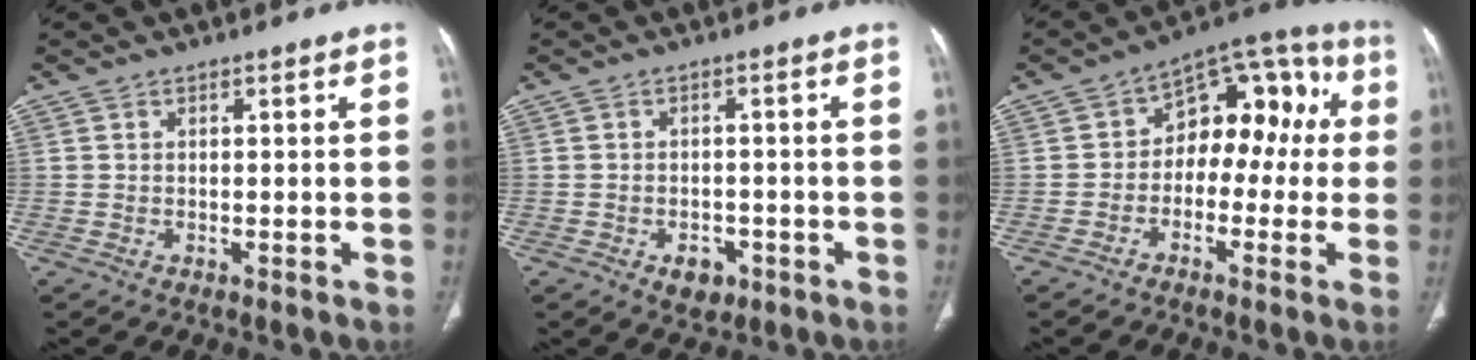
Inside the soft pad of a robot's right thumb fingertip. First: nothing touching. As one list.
[{"total": 4.0, "force": [-1.9, 2.8, 2.2], "torque": [-0.017, 0.009, -0.020]}, {"total": 13.3, "force": [-0.1, 8.7, 10.0], "torque": [-0.077, 0.056, -0.019]}]